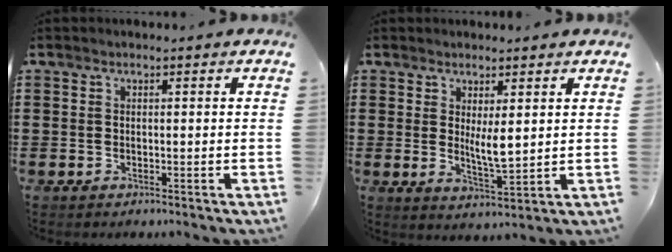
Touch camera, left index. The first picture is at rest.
{"total": 4.9, "force": [1.4, 1.3, 4.5], "torque": [-0.072, -0.010, 0.024]}